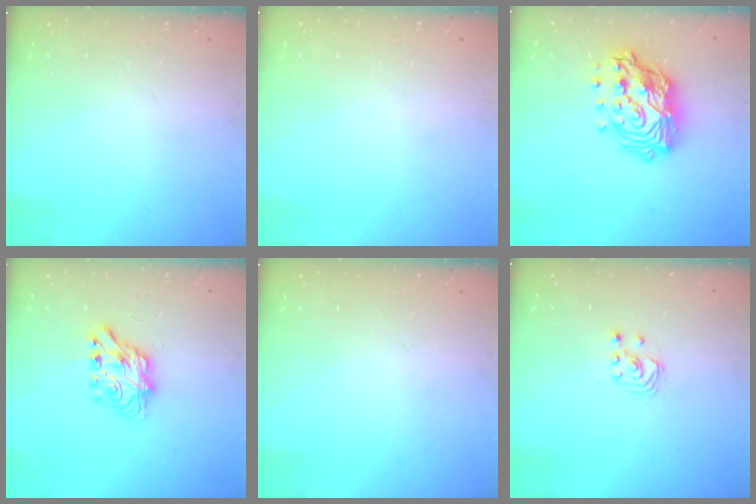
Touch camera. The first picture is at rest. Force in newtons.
{"total": 0.0}
{"total": 18.6, "press": 18.5, "slide": 1.9}
{"total": 7.1, "press": 7.1, "slide": 0.3}
{"total": 0.0}
{"total": 2.1, "press": 2.1, "slide": 0.3}